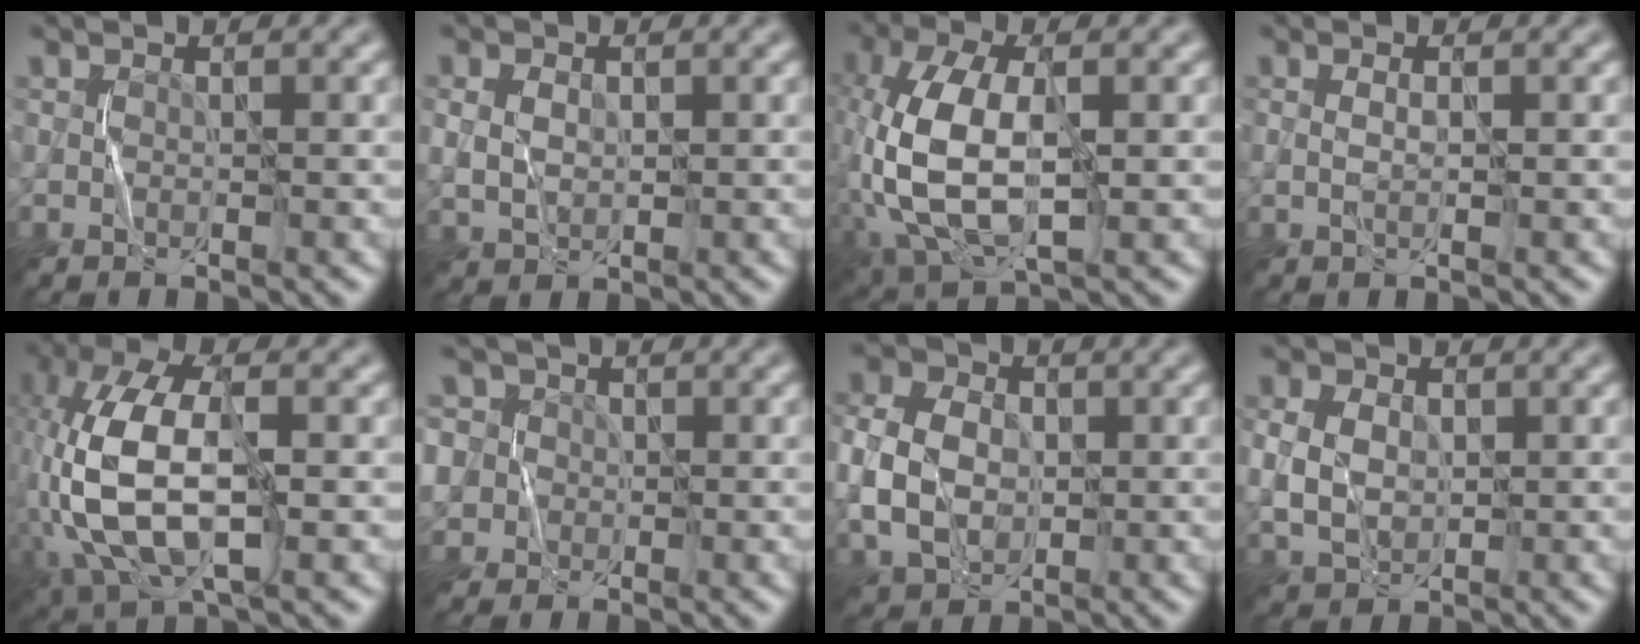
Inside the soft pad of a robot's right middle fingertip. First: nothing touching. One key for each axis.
{"total": 2.1, "fx": 0.3, "fy": 1.7, "fz": 1.3, "tx": -0.028, "ty": -0.001, "tz": 0.010}
{"total": 9.7, "fx": -0.9, "fy": 4.9, "fz": 8.4, "tx": -0.195, "ty": 0.000, "tz": -0.018}
{"total": 0.7, "fx": 0.0, "fy": 0.1, "fz": 0.7, "tx": -0.018, "ty": -0.001, "tz": 0.002}
{"total": 11.7, "fx": -1.1, "fy": 5.7, "fz": 10.1, "tx": -0.230, "ty": 0.010, "tz": -0.028}
{"total": 8.5, "fx": 2.9, "fy": 7.4, "fz": 3.0, "tx": -0.087, "ty": 0.036, "tz": 0.027}
{"total": 6.7, "fx": -0.5, "fy": 5.2, "fz": 4.2, "tx": -0.097, "ty": 0.002, "tz": -0.014}
{"total": 4.1, "fx": 0.3, "fy": 3.3, "fz": 2.5, "tx": -0.052, "ty": 0.005, "tz": 0.001}